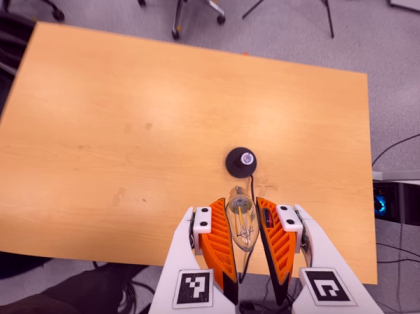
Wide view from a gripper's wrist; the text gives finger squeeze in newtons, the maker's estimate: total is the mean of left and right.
{"total": 13.2, "left": 14.8, "right": 11.7}